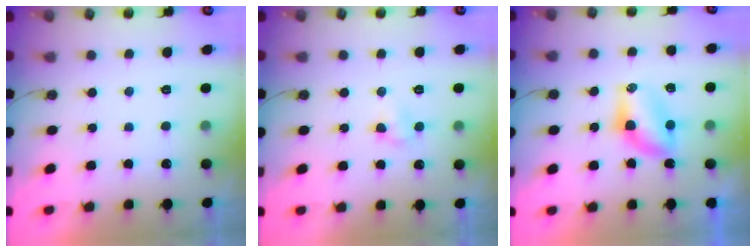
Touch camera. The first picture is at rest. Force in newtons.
{"total": 3.6, "press": 3.5, "slide": 0.6}
{"total": 8.0, "press": 7.3, "slide": 3.2}